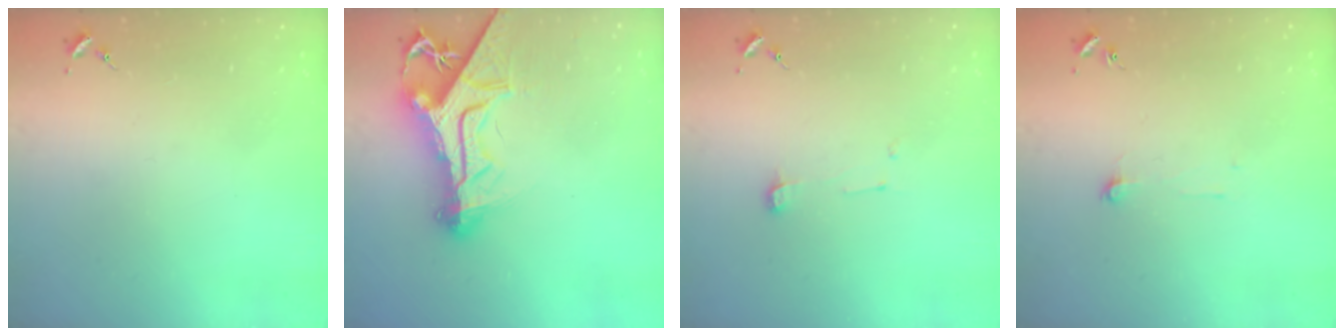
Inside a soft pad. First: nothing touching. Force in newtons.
{"total": 16.3, "press": 16.2, "slide": 1.5}
{"total": 3.9, "press": 3.9, "slide": 0.5}
{"total": 3.9, "press": 3.9, "slide": 0.3}